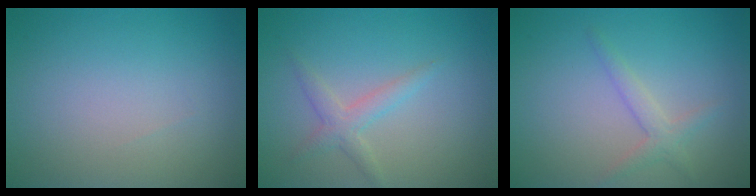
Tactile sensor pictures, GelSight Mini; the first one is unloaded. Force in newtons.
{"total": 2.0, "press": 2.0, "slide": 0.0}
{"total": 1.8, "press": 1.8, "slide": 0.1}